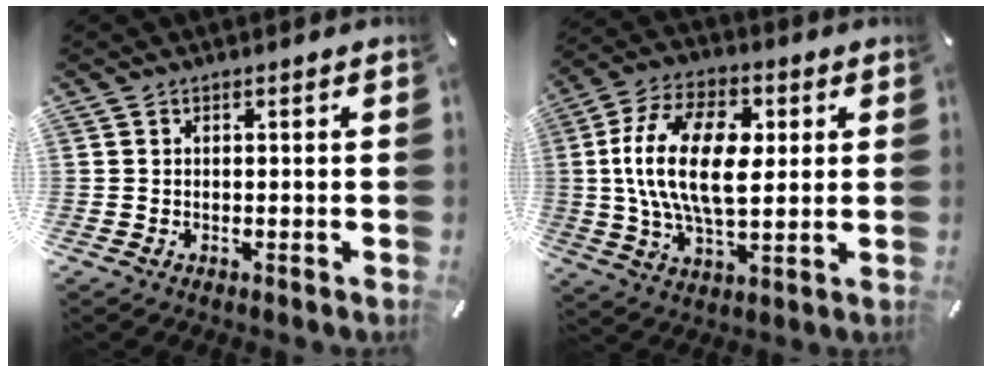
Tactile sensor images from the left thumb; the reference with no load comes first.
{"total": 18.0, "force": [2.3, 10.0, 14.8], "torque": [-0.305, 0.009, 0.040]}